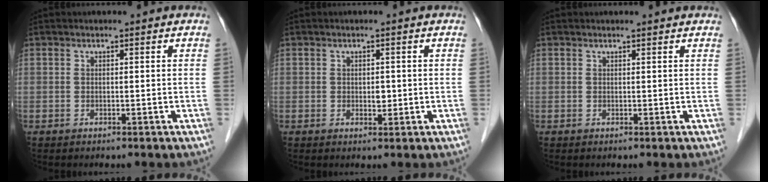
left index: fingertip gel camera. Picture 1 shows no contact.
{"total": 1.5, "force": [-0.1, 0.9, 1.1], "torque": [-0.017, 0.000, 0.001]}
{"total": 1.7, "force": [1.6, 0.1, 0.4], "torque": [-0.014, 0.007, 0.016]}